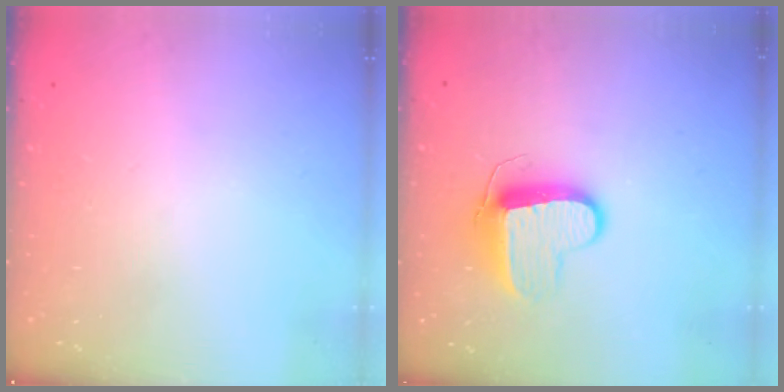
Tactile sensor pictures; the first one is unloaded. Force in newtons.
{"total": 10.3, "press": 10.3, "slide": 0.4}